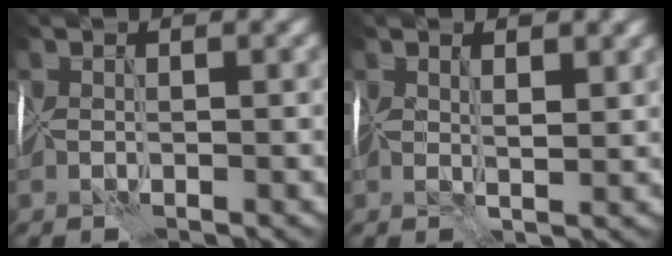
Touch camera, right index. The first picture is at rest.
{"total": 2.0, "force": [1.1, 0.6, 1.5], "torque": [-0.028, 0.002, 0.022]}